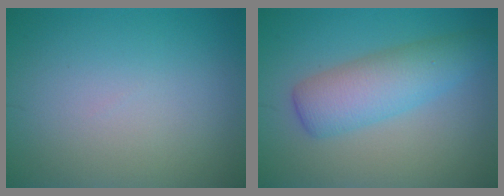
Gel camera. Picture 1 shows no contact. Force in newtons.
{"total": 5.0, "press": 5.0, "slide": 0.1}